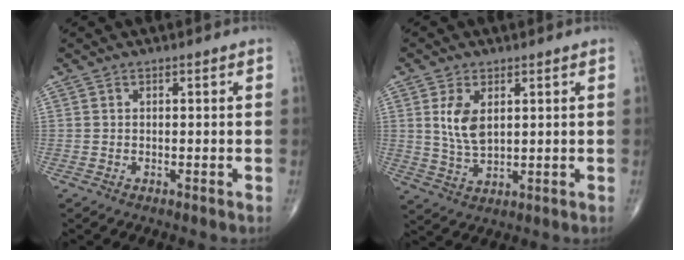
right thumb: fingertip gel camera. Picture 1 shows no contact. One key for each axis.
{"total": 6.5, "fx": 1.9, "fy": 3.5, "fz": 5.1, "tx": -0.093, "ty": -0.012, "tz": 0.045}